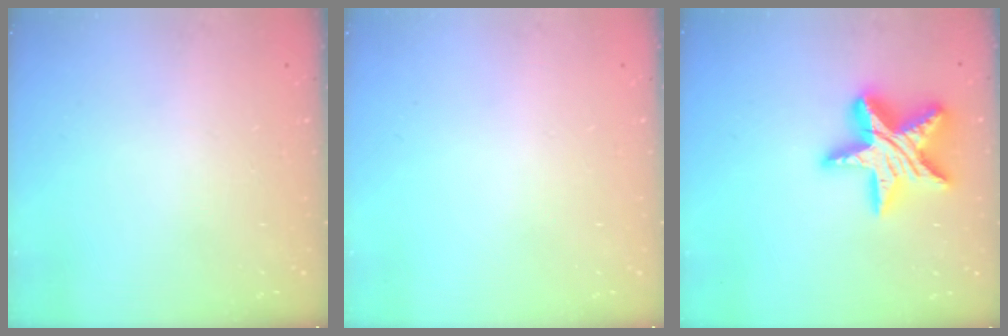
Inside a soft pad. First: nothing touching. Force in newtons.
{"total": 0.0}
{"total": 20.7, "press": 20.7, "slide": 1.6}